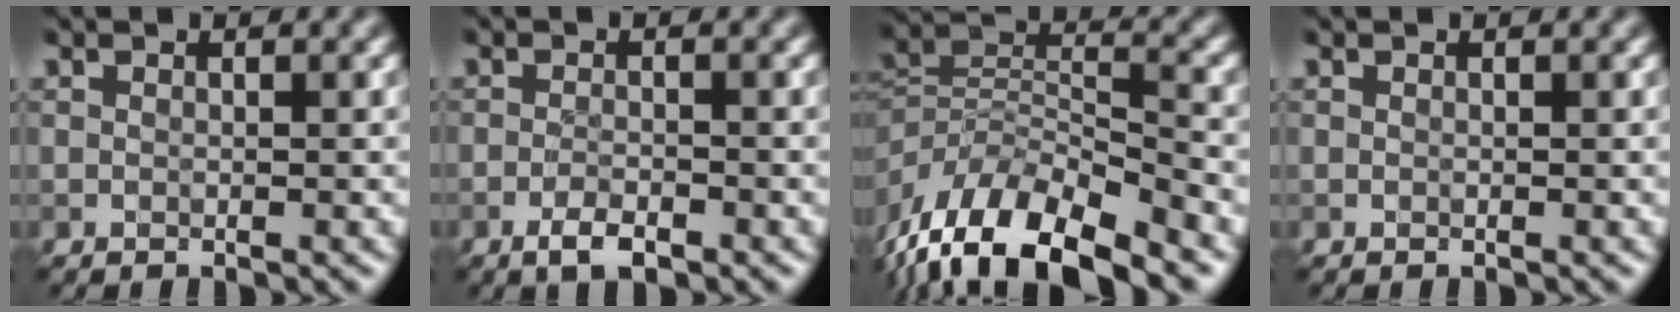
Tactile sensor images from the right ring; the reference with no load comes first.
{"total": 2.1, "force": [-1.3, 0.6, 1.5], "torque": [-0.030, -0.001, -0.025]}
{"total": 10.7, "force": [-6.9, 4.2, 6.9], "torque": [-0.123, 0.001, -0.131]}
{"total": 0.0}